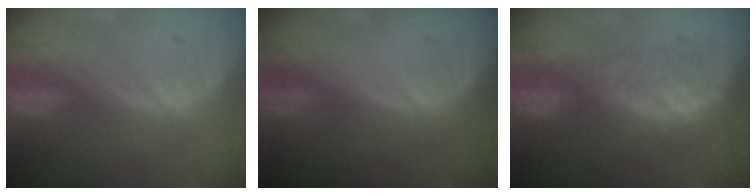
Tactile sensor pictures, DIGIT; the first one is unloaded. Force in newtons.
{"total": 0.0}
{"total": 8.2, "press": 7.4, "slide": 3.5}